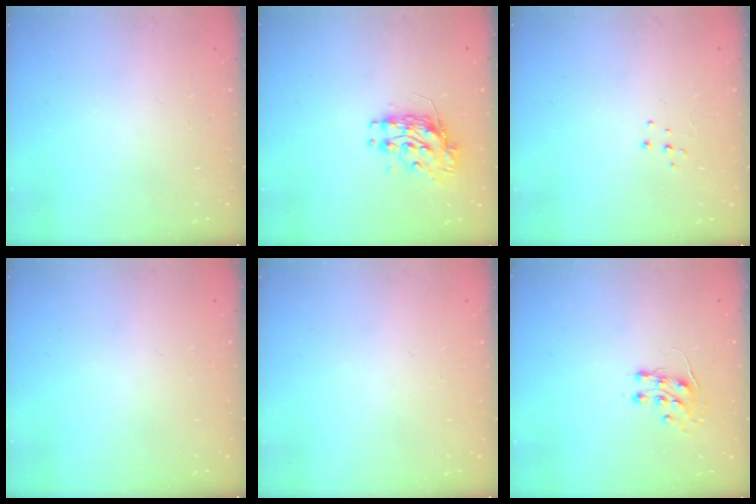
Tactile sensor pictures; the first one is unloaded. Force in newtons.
{"total": 9.3, "press": 9.2, "slide": 0.6}
{"total": 4.3, "press": 4.3, "slide": 0.3}
{"total": 0.0}
{"total": 0.0}
{"total": 7.4, "press": 7.4, "slide": 0.7}